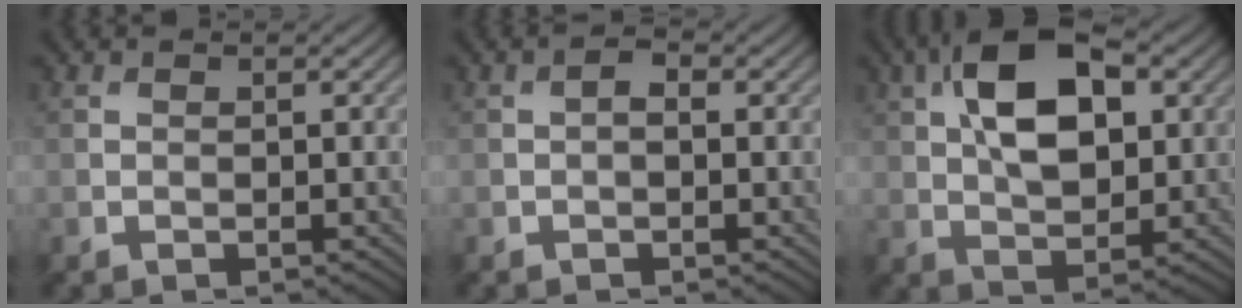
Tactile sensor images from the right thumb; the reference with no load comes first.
{"total": 1.2, "force": [-0.1, 0.7, 1.0], "torque": [-0.020, 0.005, -0.003]}
{"total": 12.0, "force": [3.5, 6.4, 9.5], "torque": [-0.179, 0.016, 0.055]}